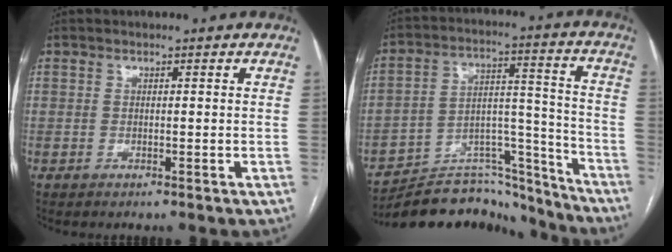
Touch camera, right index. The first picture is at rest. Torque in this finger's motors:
{"motor_torque": [-0.97, -0.73, -0.67, -0.15]}